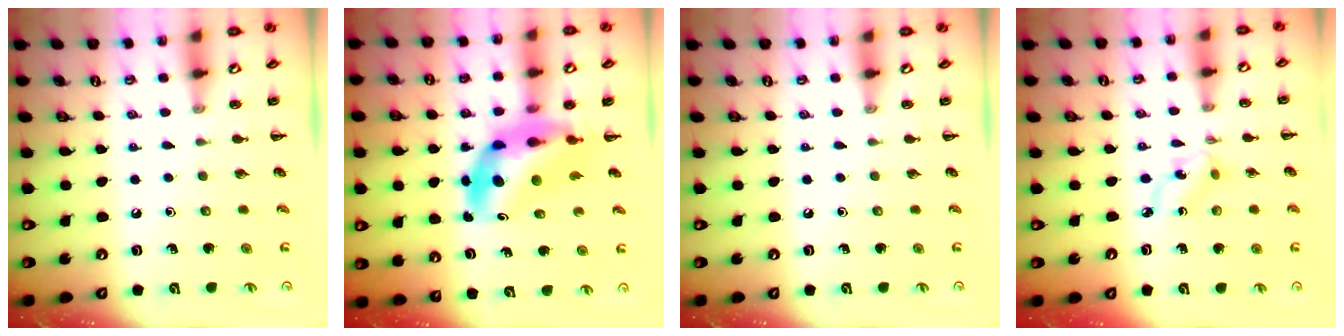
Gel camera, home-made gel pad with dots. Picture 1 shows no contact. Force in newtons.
{"total": 11.2, "press": 10.7, "slide": 3.3}
{"total": 0.0}
{"total": 3.2, "press": 3.1, "slide": 0.7}